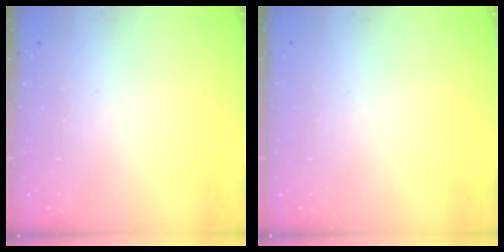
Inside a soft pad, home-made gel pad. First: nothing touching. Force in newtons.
{"total": 0.0}